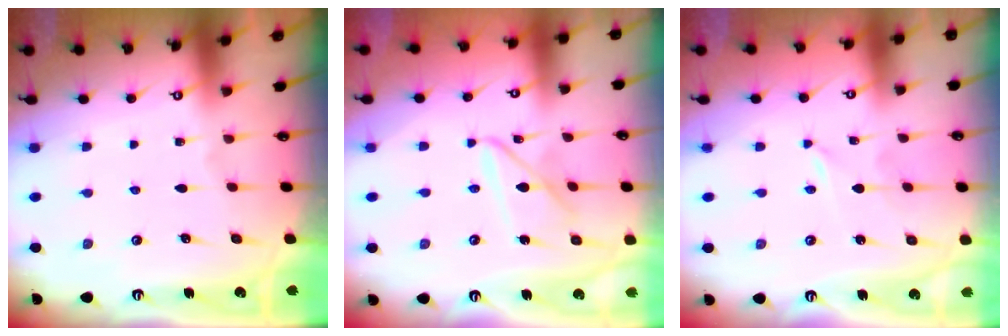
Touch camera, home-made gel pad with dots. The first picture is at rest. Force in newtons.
{"total": 8.7, "press": 8.6, "slide": 0.7}
{"total": 0.0}